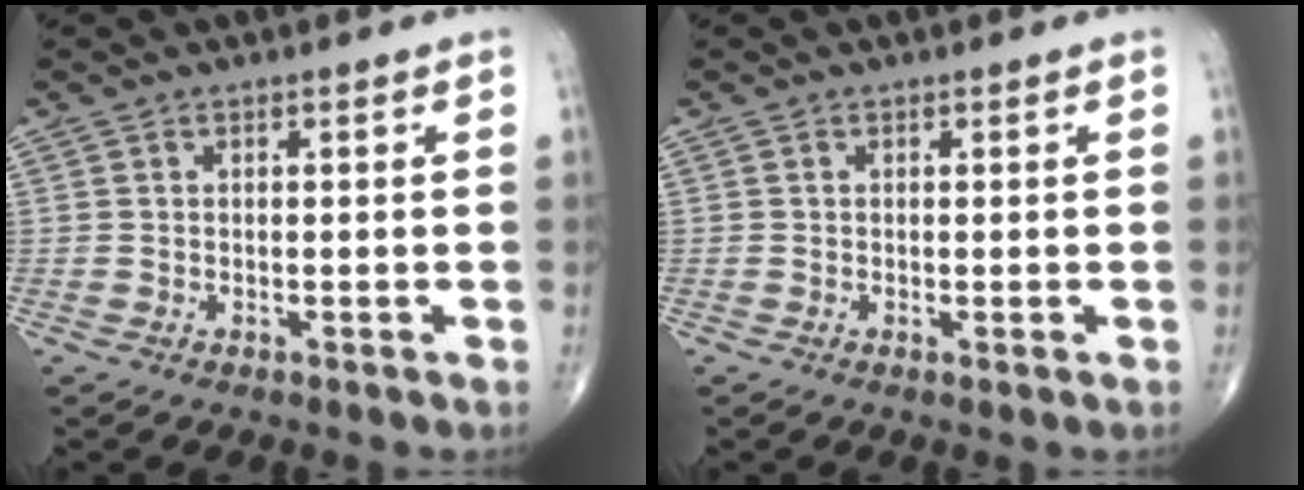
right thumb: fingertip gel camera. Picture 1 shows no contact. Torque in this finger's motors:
{"motor_torque": [0.39, 0.06, 0.19, 0.00, 0.09]}